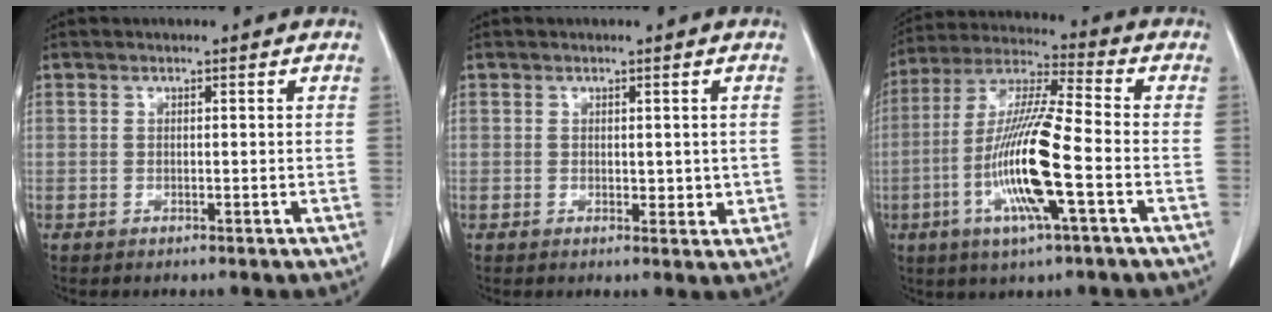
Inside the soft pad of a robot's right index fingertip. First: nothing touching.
{"total": 2.3, "force": [0.4, 1.4, 1.8], "torque": [-0.016, -0.006, 0.009]}
{"total": 15.1, "force": [-4.1, 0.7, 14.5], "torque": [-0.296, -0.009, -0.083]}